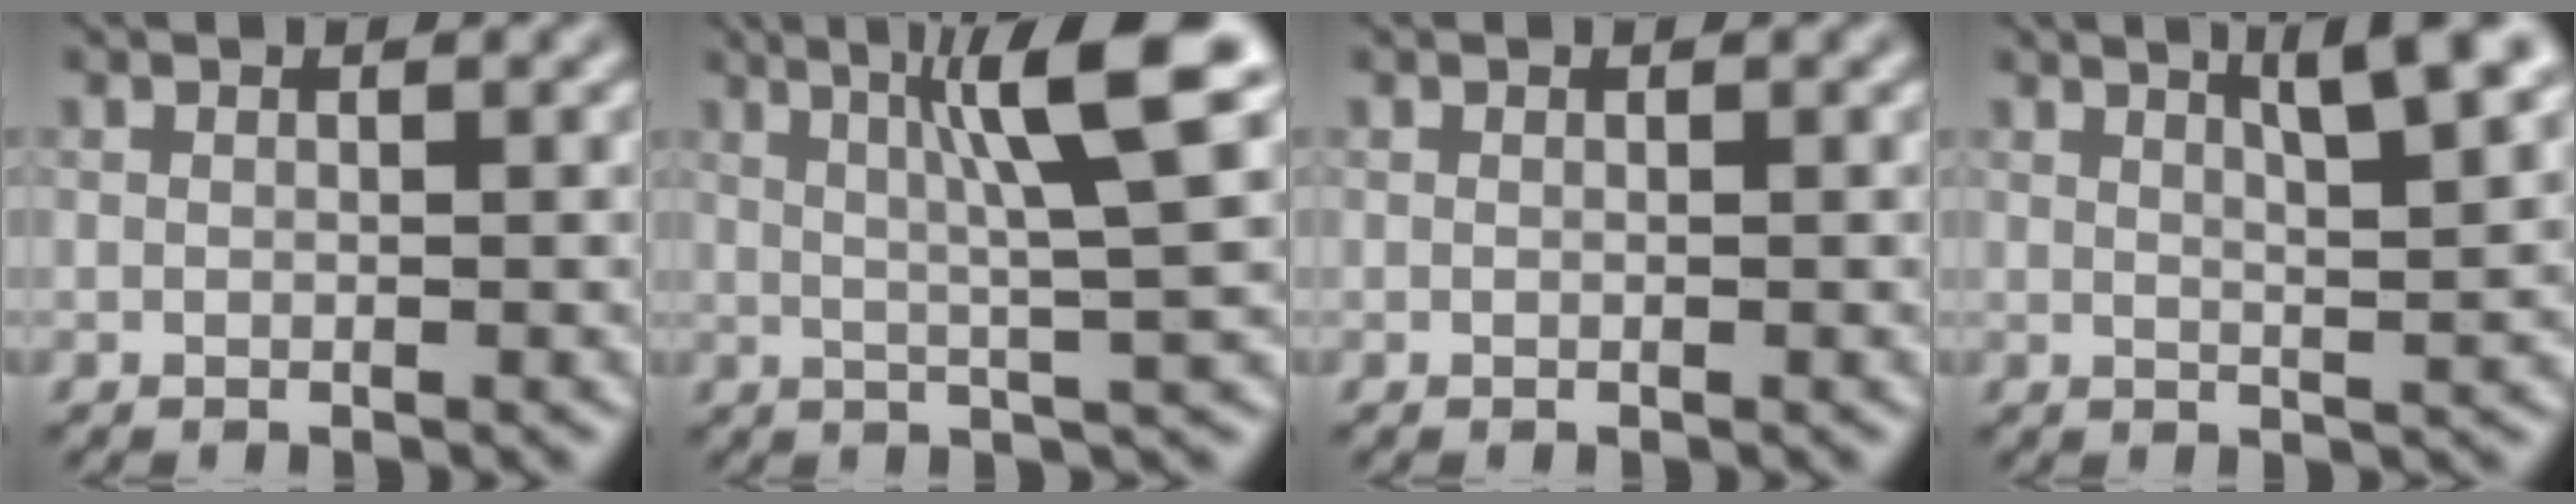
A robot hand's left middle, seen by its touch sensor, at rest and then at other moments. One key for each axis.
{"total": 8.5, "fx": 2.9, "fy": 1.0, "fz": 7.9, "tx": -0.110, "ty": 0.015, "tz": 0.043}
{"total": 0.0}
{"total": 5.1, "fx": 2.9, "fy": 0.9, "fz": 4.1, "tx": -0.049, "ty": 0.009, "tz": 0.041}